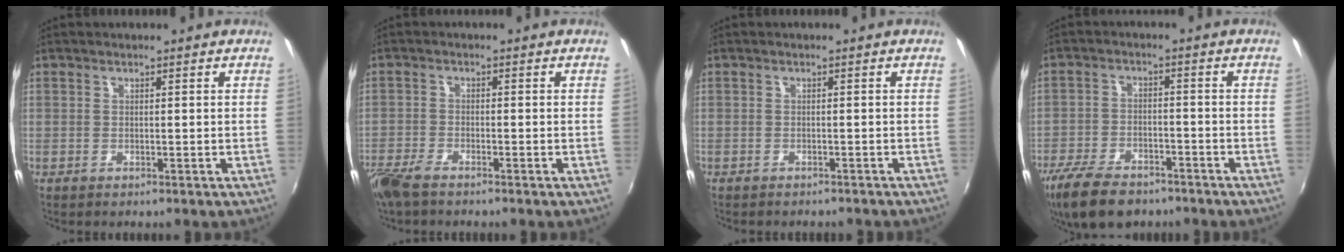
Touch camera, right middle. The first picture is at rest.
{"total": 5.5, "force": [-4.4, 1.5, 2.9], "torque": [-0.081, -0.016, -0.090]}
{"total": 3.2, "force": [-2.9, 0.9, 0.9], "torque": [-0.022, -0.011, -0.039]}
{"total": 12.7, "force": [-9.5, 5.4, 6.4], "torque": [-0.155, -0.026, -0.167]}